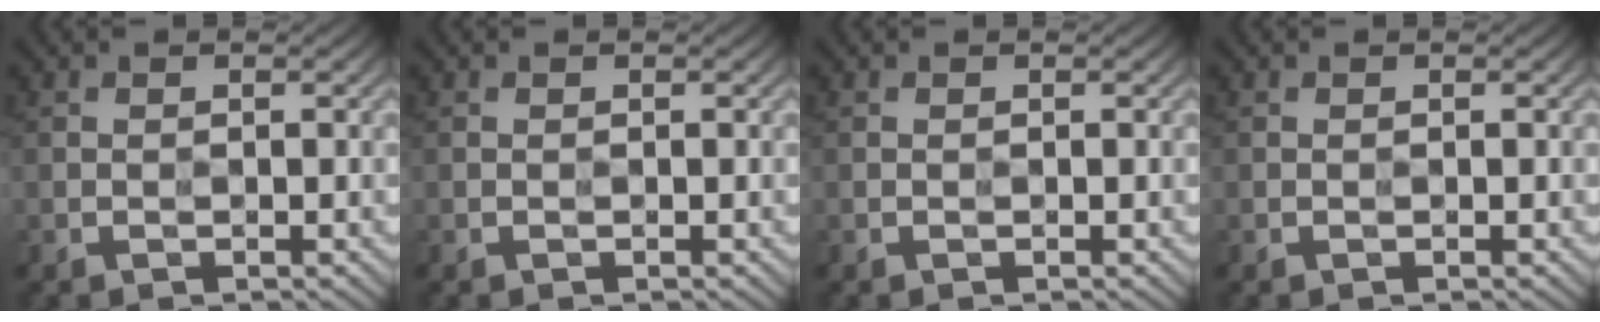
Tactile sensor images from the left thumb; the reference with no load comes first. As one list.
[{"total": 0.0}, {"total": 0.0}, {"total": 0.0}]